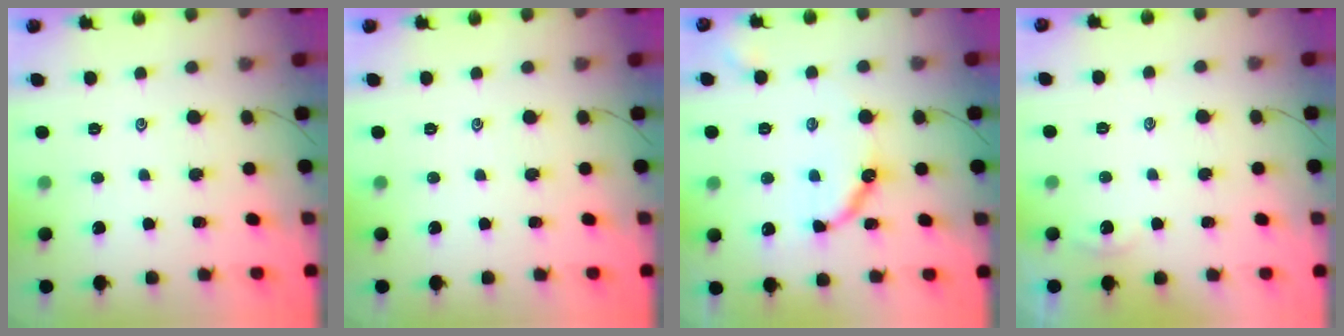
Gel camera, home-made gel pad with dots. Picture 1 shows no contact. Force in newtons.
{"total": 0.0}
{"total": 9.9, "press": 9.9, "slide": 1.1}
{"total": 0.0}